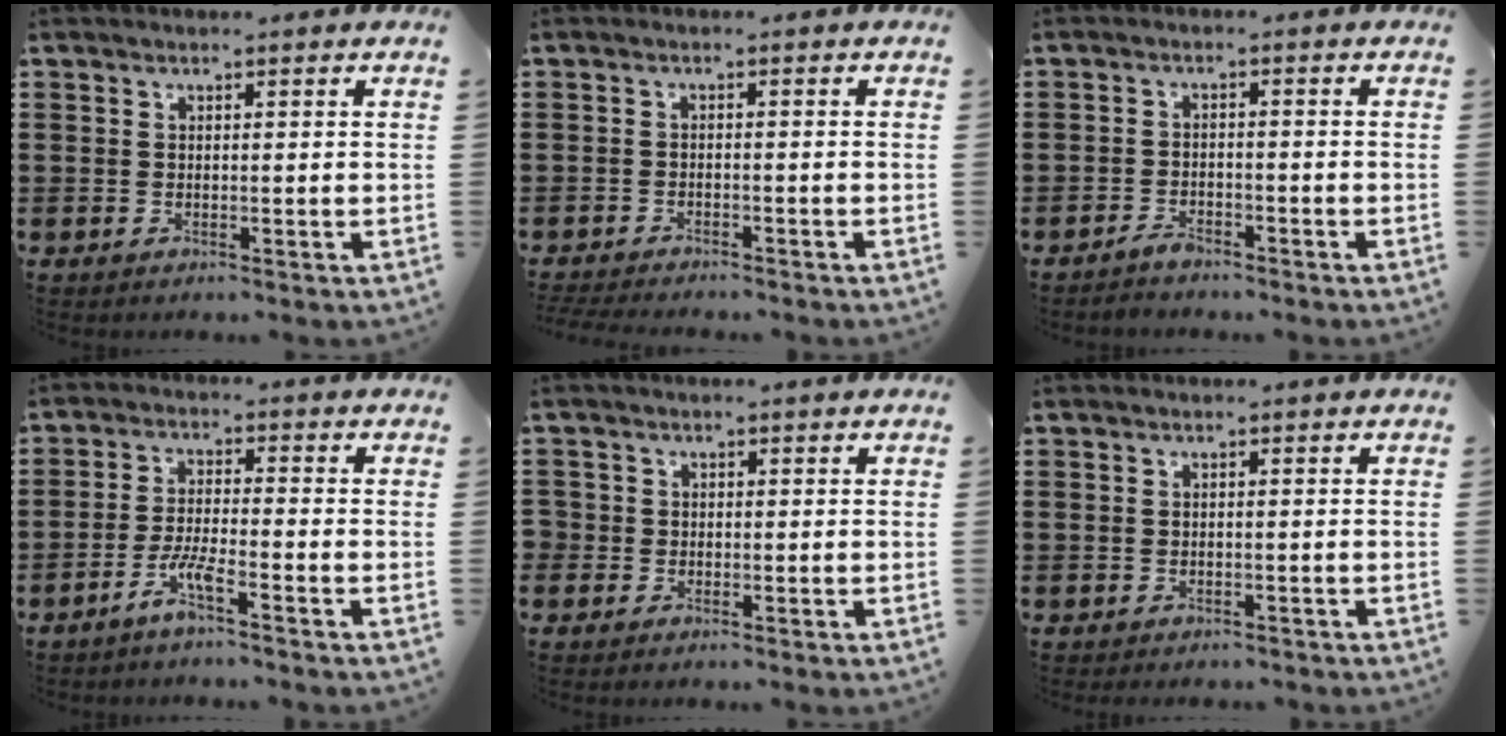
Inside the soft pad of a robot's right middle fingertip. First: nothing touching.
{"total": 2.2, "force": [-2.2, 0.2, 0.1], "torque": [-0.007, 0.000, -0.047]}
{"total": 2.3, "force": [-2.2, 0.5, 0.6], "torque": [-0.015, 0.003, -0.044]}
{"total": 4.6, "force": [-3.1, 0.4, 3.4], "torque": [-0.072, 0.000, -0.059]}
{"total": 1.3, "force": [-0.3, 1.3, 0.1], "torque": [-0.007, 0.005, -0.008]}
{"total": 1.1, "force": [-0.9, 0.5, -0.1], "torque": [0.001, 0.005, -0.022]}